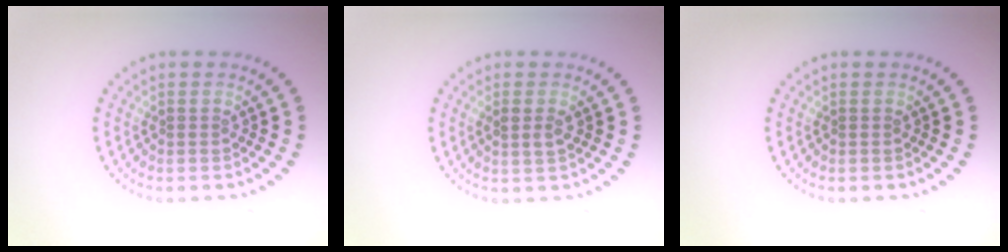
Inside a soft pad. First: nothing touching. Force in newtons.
{"total": 1.4, "press": 1.4, "slide": 0.5}
{"total": 0.0}